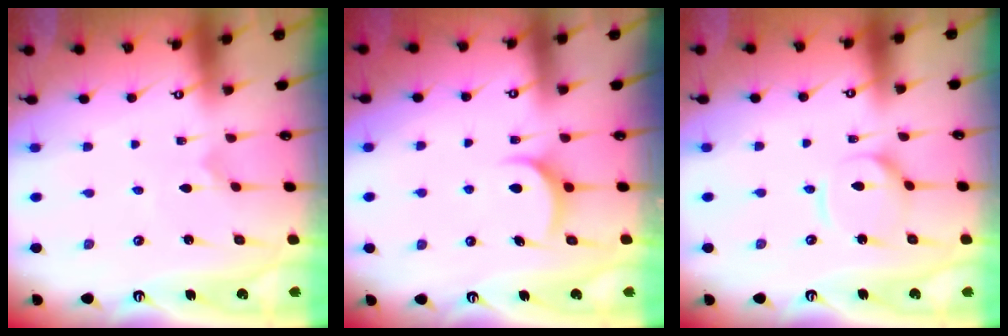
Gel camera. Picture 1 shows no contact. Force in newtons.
{"total": 6.7, "press": 6.7, "slide": 0.2}
{"total": 6.3, "press": 6.2, "slide": 0.5}